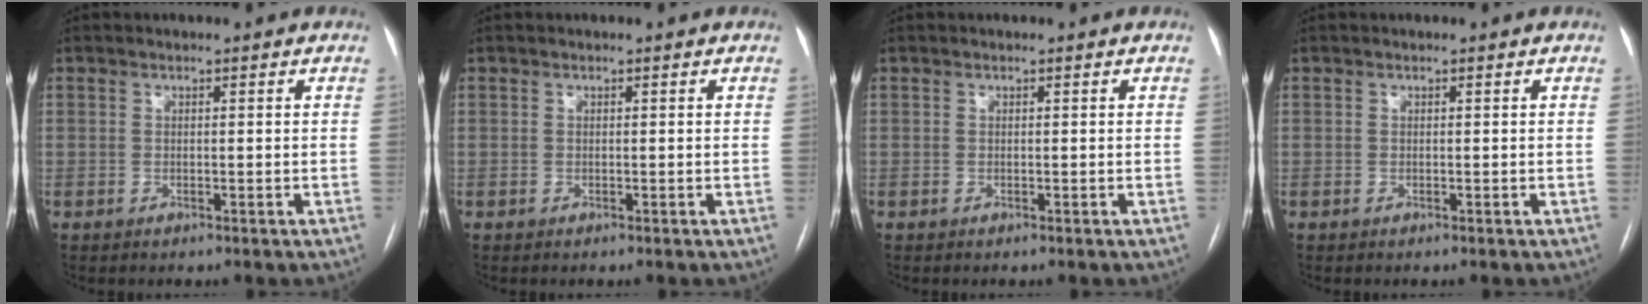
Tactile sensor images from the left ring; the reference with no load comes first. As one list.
[{"total": 0.0}, {"total": 0.0}, {"total": 0.0}]